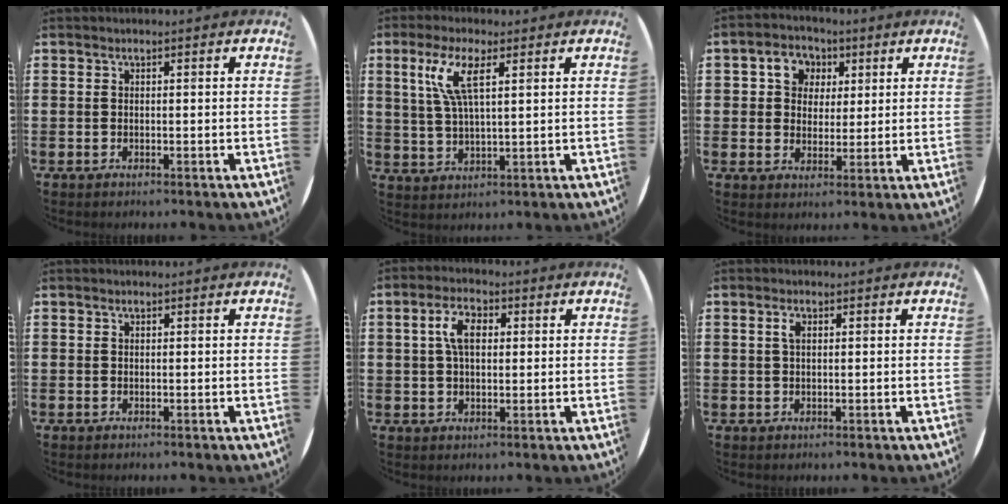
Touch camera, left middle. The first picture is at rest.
{"total": 6.7, "force": [3.4, 1.6, 5.5], "torque": [-0.120, 0.008, 0.057]}
{"total": 5.0, "force": [2.2, 4.3, 1.4], "torque": [-0.032, 0.010, 0.036]}
{"total": 0.0}
{"total": 5.2, "force": [1.5, 2.6, 4.2], "torque": [-0.081, 0.010, 0.023]}
{"total": 1.5, "force": [0.5, 0.7, 1.3], "torque": [-0.019, 0.003, 0.007]}